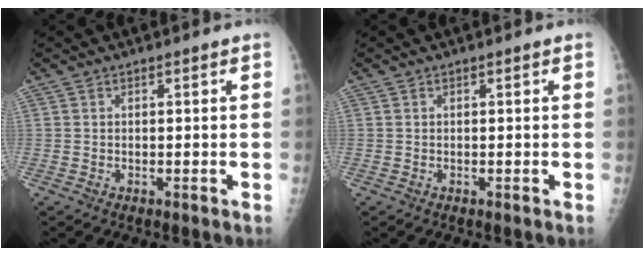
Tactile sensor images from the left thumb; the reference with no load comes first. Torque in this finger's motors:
{"motor_torque": [0.14, 0.03, 0.09, 0.05, 0.03]}